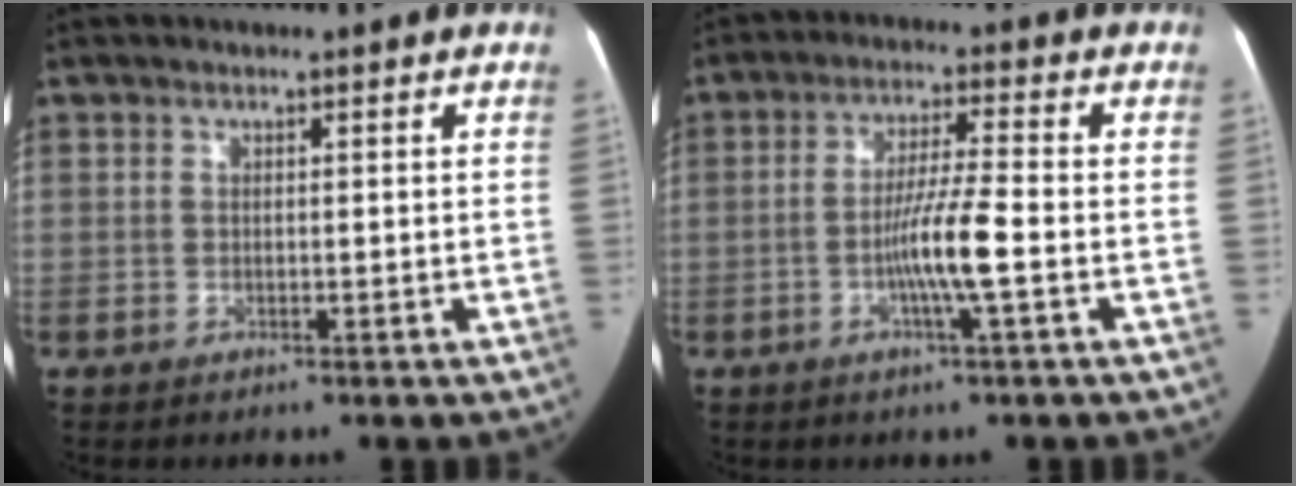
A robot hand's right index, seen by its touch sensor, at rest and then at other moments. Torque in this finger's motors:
{"motor_torque": [1.09, -0.21, 0.22, 0.11]}